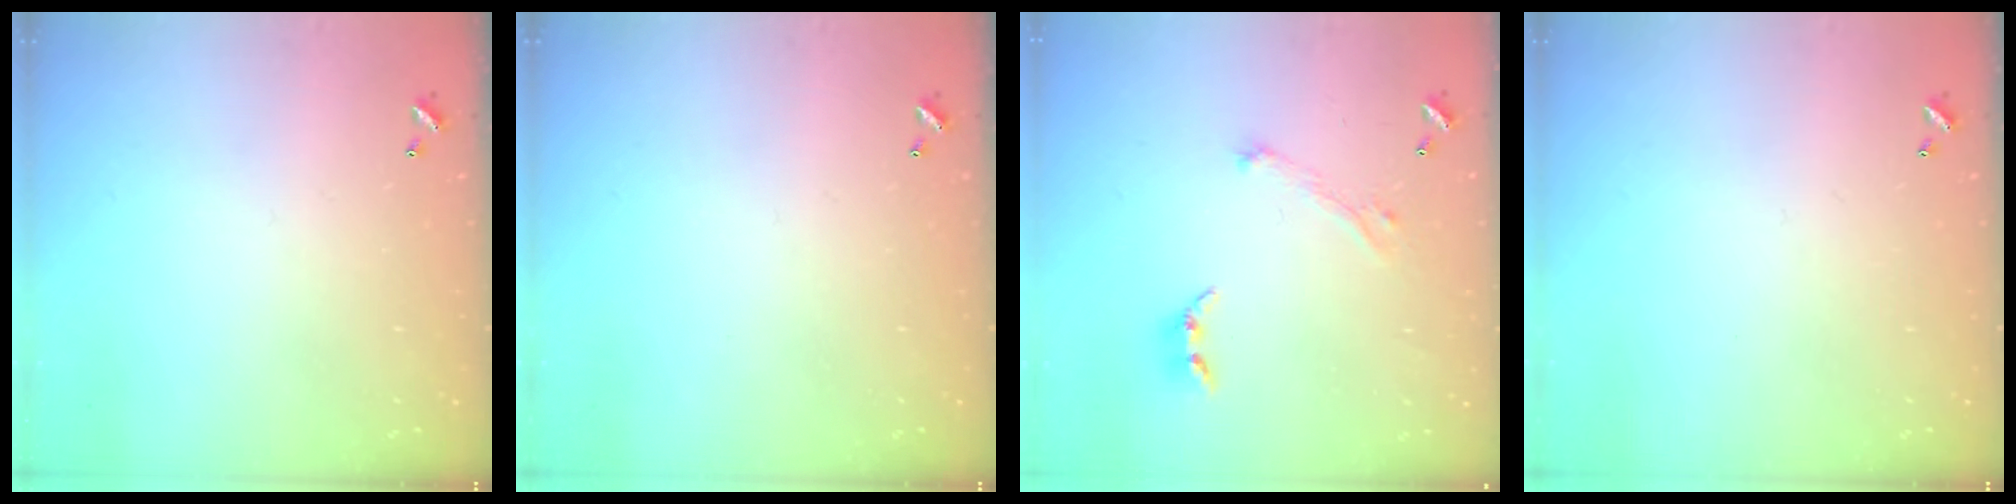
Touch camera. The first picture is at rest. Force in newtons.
{"total": 0.0}
{"total": 2.9, "press": 2.8, "slide": 0.8}
{"total": 0.0}